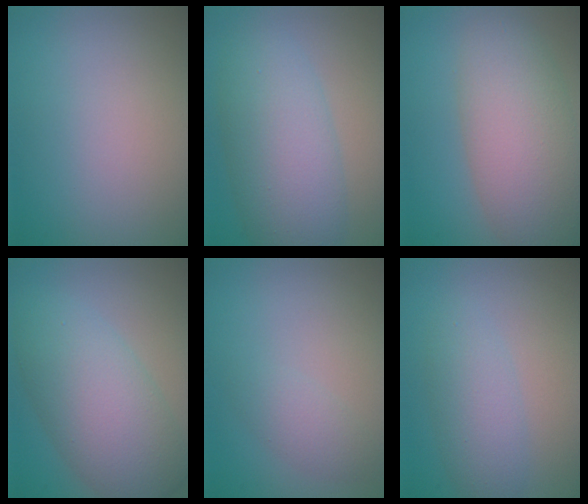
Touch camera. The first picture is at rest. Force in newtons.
{"total": 7.8, "press": 7.8, "slide": 0.1}
{"total": 7.7, "press": 7.7, "slide": 0.7}
{"total": 8.0, "press": 8.0, "slide": 0.2}
{"total": 1.7, "press": 1.7, "slide": 0.0}
{"total": 3.3, "press": 3.3, "slide": 0.1}